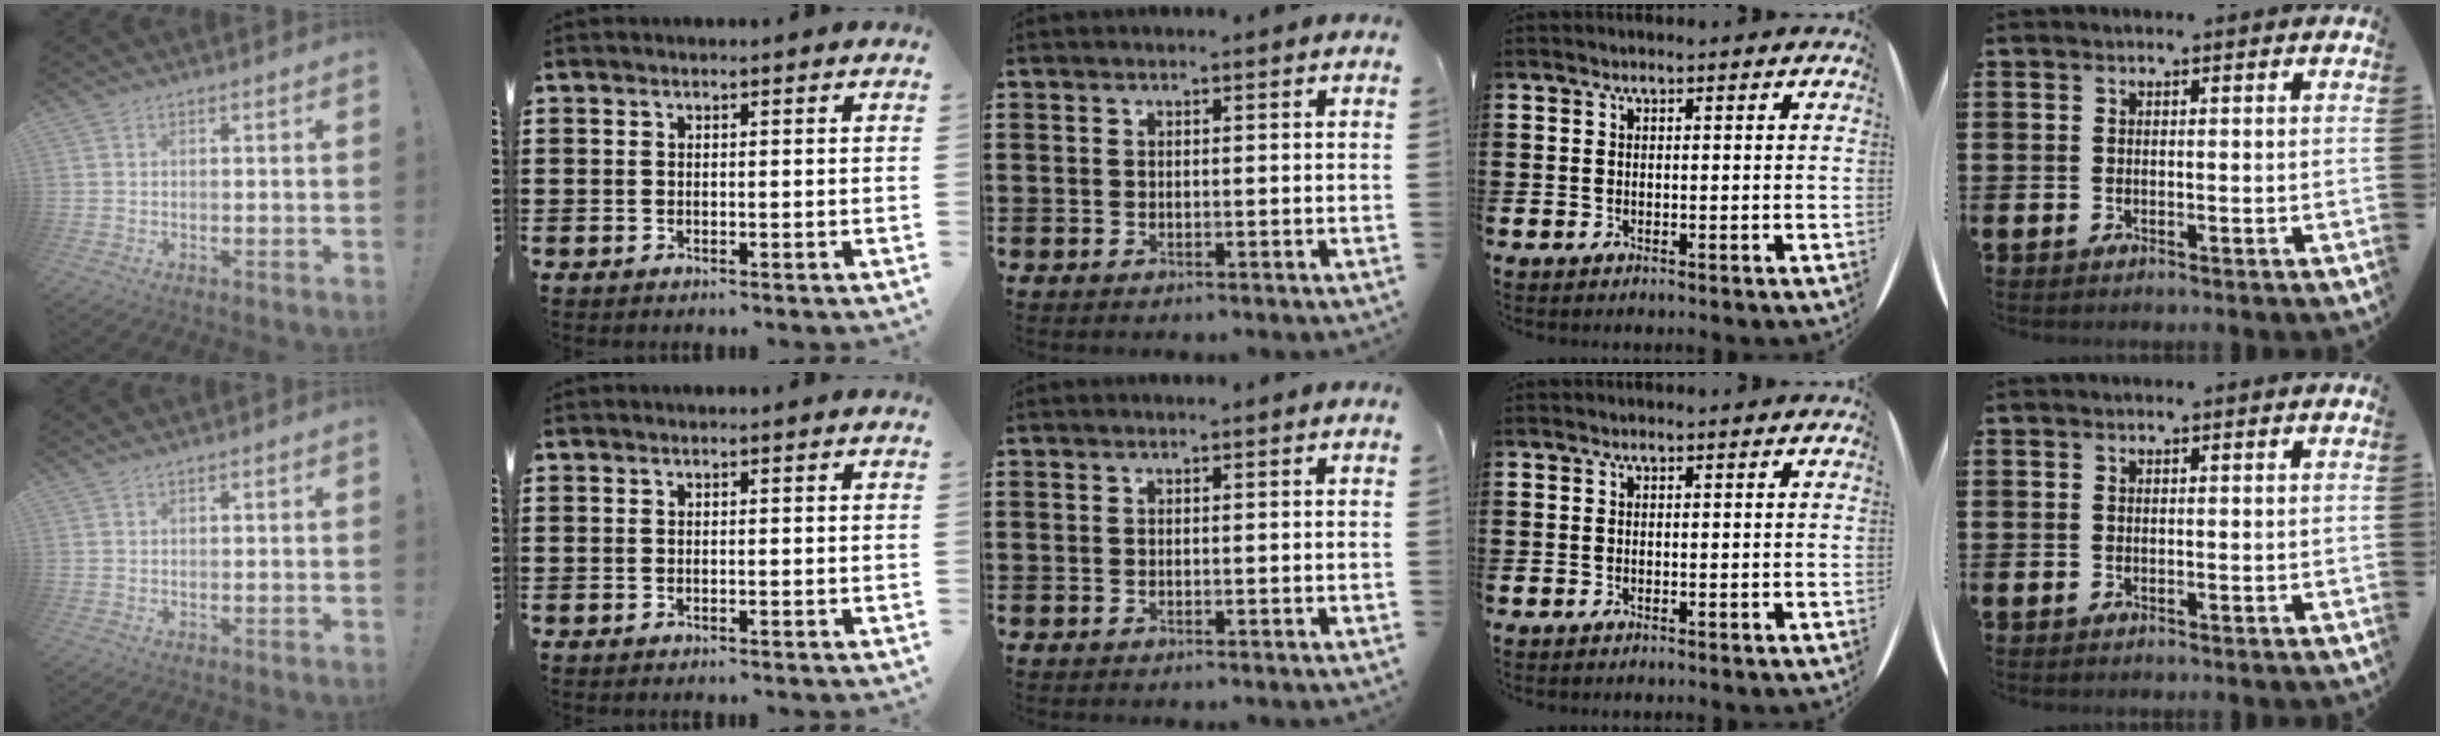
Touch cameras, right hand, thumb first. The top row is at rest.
{"thumb": {"total": 0.6, "force": [0.6, 0.1, 0.2], "torque": [0.003, -0.003, 0.010]}}